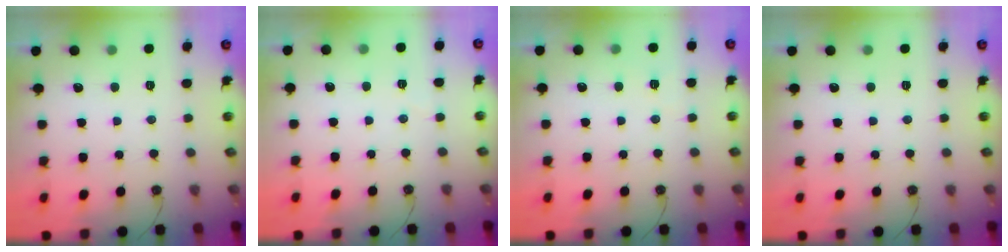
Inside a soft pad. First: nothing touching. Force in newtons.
{"total": 2.1, "press": 1.9, "slide": 0.7}
{"total": 2.8, "press": 2.8, "slide": 0.3}
{"total": 0.0}